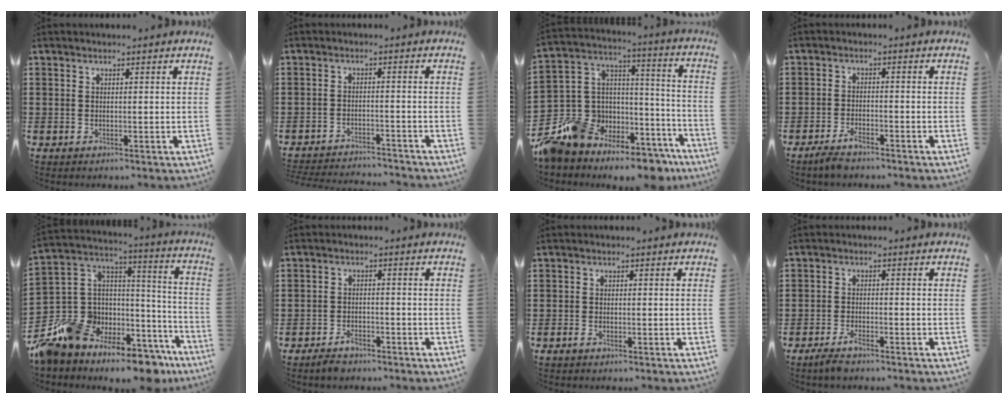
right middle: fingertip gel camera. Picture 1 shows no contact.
{"total": 3.2, "force": [-3.2, 0.2, 0.1], "torque": [-0.007, 0.002, -0.068]}
{"total": 10.4, "force": [-8.8, 5.5, 0.3], "torque": [-0.049, 0.008, -0.171]}
{"total": 3.0, "force": [-2.5, 0.8, 1.4], "torque": [-0.038, 0.001, -0.053]}
{"total": 12.0, "force": [-10.2, 6.2, 1.1], "torque": [-0.062, 0.007, -0.197]}
{"total": 2.6, "force": [-2.3, 1.0, 0.8], "torque": [-0.017, 0.004, -0.046]}
{"total": 0.9, "force": [-0.7, 0.2, 0.5], "torque": [-0.011, -0.004, -0.013]}
{"total": 2.7, "force": [-2.2, 0.6, 1.5], "torque": [-0.040, -0.002, -0.046]}